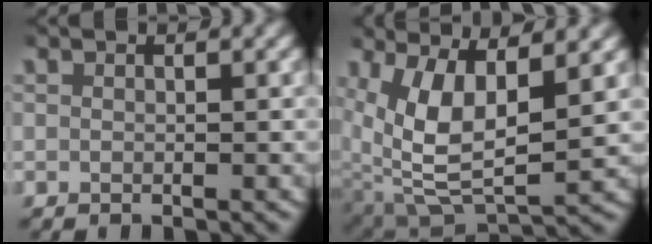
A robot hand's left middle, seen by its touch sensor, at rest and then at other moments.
{"total": 8.1, "force": [0.9, 4.5, 6.7], "torque": [-0.148, -0.029, 0.034]}